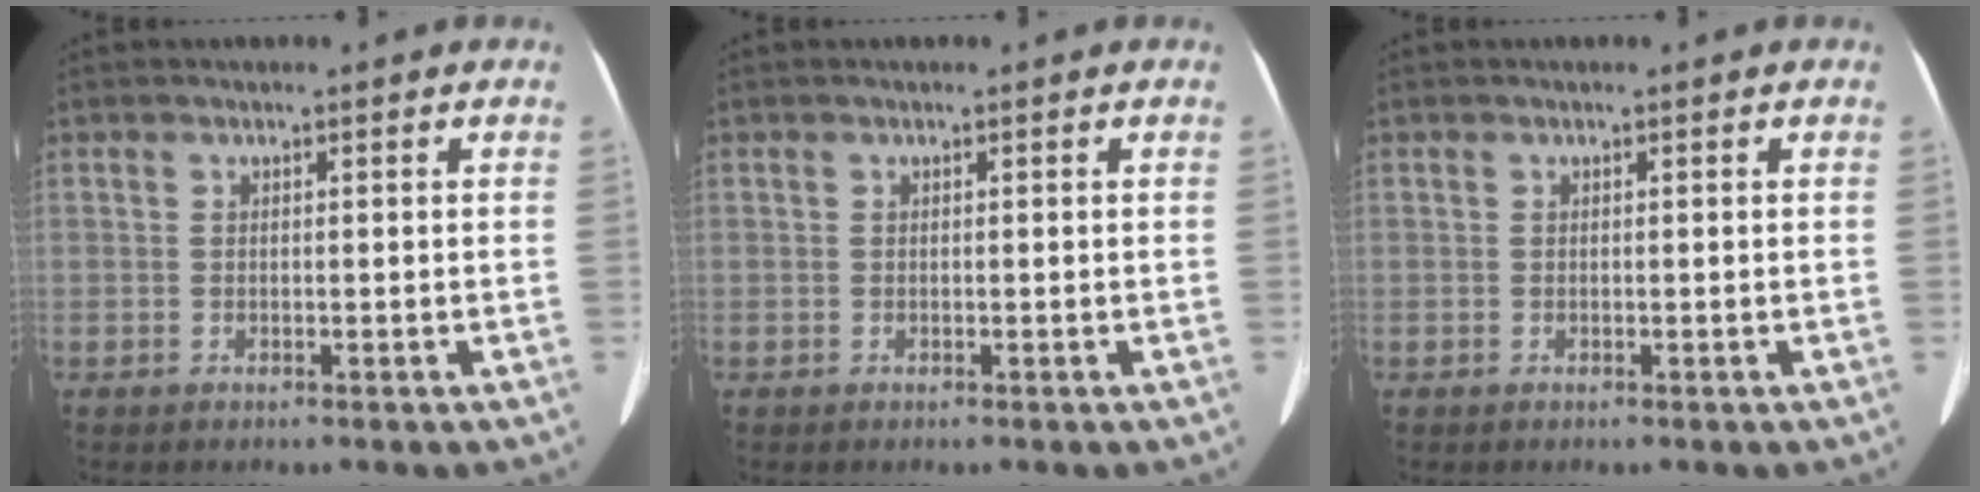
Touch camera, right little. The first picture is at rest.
{"total": 0.0}
{"total": 0.0}